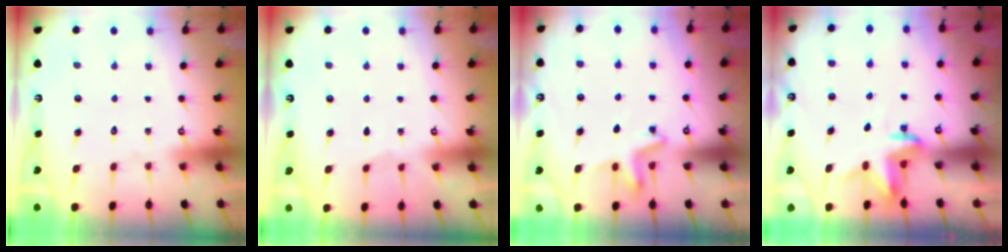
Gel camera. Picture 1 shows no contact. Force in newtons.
{"total": 1.6, "press": 1.6, "slide": 0.4}
{"total": 4.1, "press": 4.1, "slide": 0.4}
{"total": 3.2, "press": 3.2, "slide": 0.3}